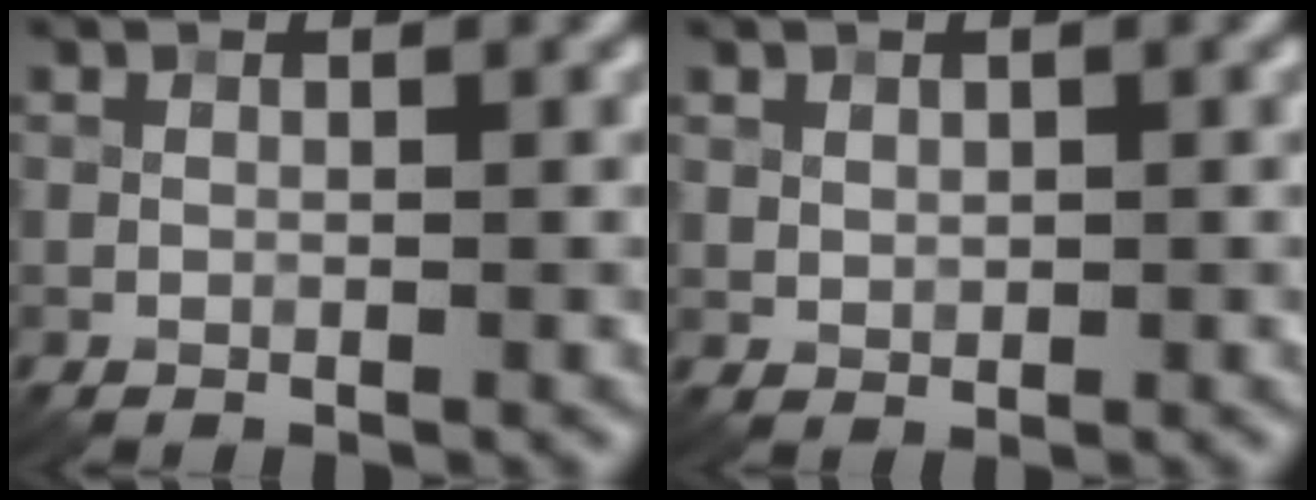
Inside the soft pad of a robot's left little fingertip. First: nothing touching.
{"total": 1.0, "force": [0.5, 0.8, 0.3], "torque": [-0.006, -0.004, 0.014]}